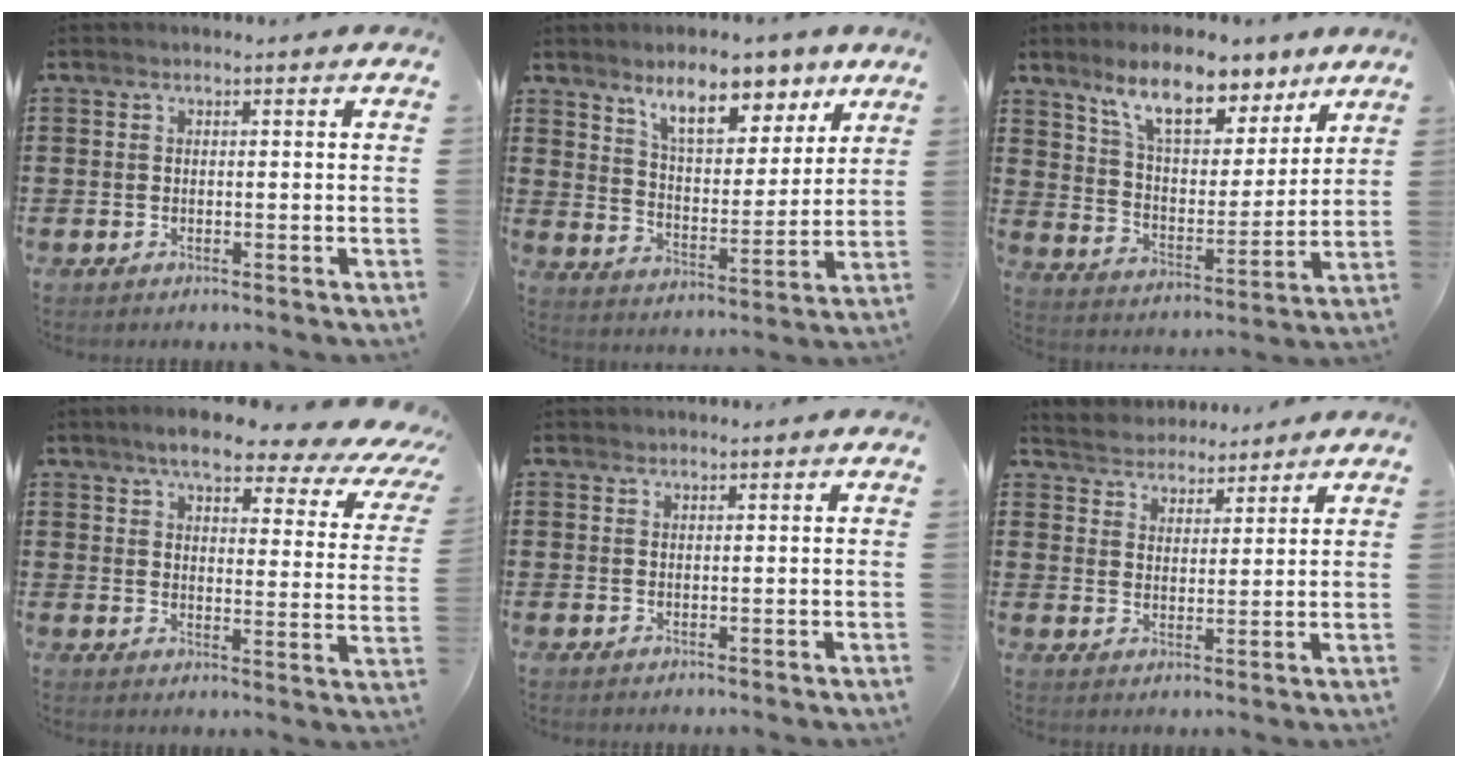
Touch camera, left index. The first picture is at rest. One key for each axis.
{"total": 9.8, "fx": 7.6, "fy": 3.4, "fz": 5.1, "tx": -0.087, "ty": -0.028, "tz": 0.130}
{"total": 11.1, "fx": 8.4, "fy": 3.9, "fz": 6.0, "tx": -0.122, "ty": -0.026, "tz": 0.149}
{"total": 6.7, "fx": 5.4, "fy": 1.4, "fz": 3.7, "tx": -0.079, "ty": -0.029, "tz": 0.086}
{"total": 0.6, "fx": 0.6, "fy": 0.1, "fz": 0.0, "tx": -0.002, "ty": 0.000, "tz": 0.012}
{"total": 3.8, "fx": 3.6, "fy": 1.0, "fz": -0.7, "tx": -0.005, "ty": -0.014, "tz": 0.064}